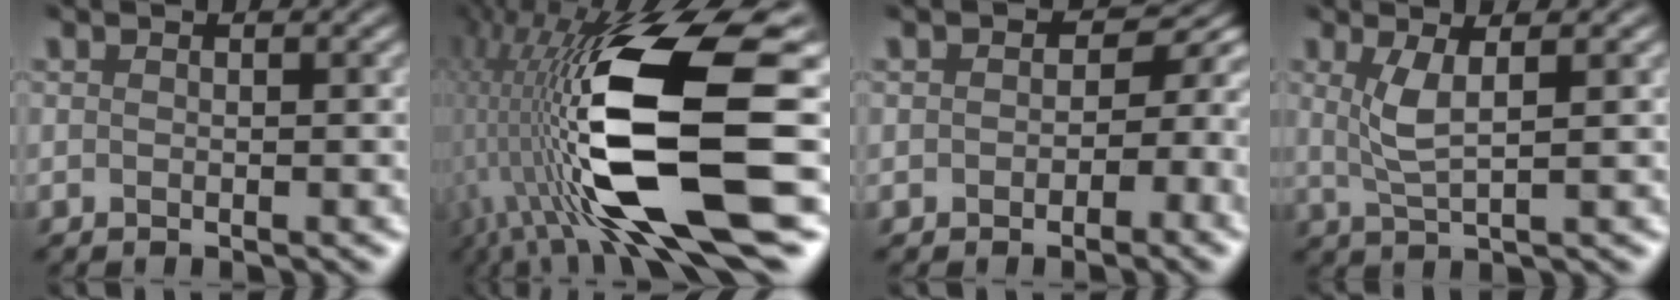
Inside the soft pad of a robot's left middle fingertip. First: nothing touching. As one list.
[{"total": 13.1, "force": [-1.2, 4.2, 12.4], "torque": [-0.243, -0.001, -0.015]}, {"total": 3.3, "force": [-0.6, 2.5, 2.0], "torque": [-0.016, -0.001, -0.021]}, {"total": 2.3, "force": [2.0, 0.1, 1.2], "torque": [-0.032, -0.003, 0.037]}]